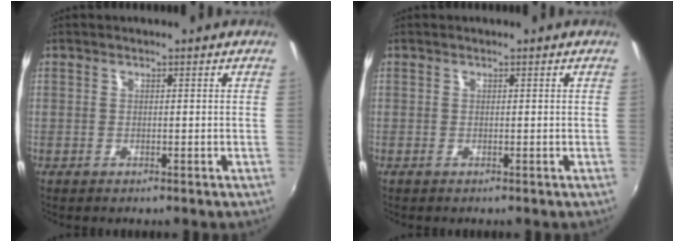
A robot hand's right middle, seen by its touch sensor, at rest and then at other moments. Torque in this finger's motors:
{"motor_torque": [0.00, -0.01, 0.00, 0.00]}